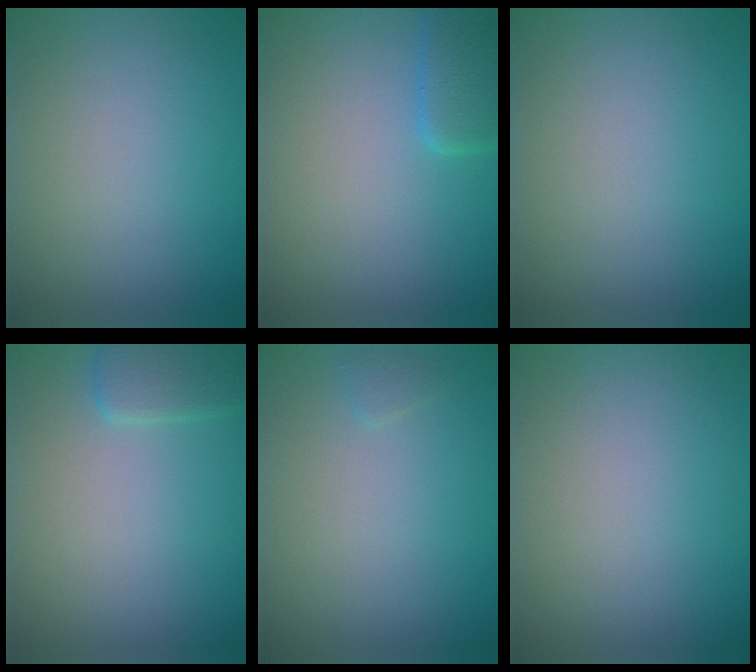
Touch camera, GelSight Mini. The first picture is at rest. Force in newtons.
{"total": 2.6, "press": 2.6, "slide": 0.2}
{"total": 0.0}
{"total": 1.9, "press": 1.9, "slide": 0.2}
{"total": 0.5, "press": 0.5, "slide": 0.0}
{"total": 0.0}